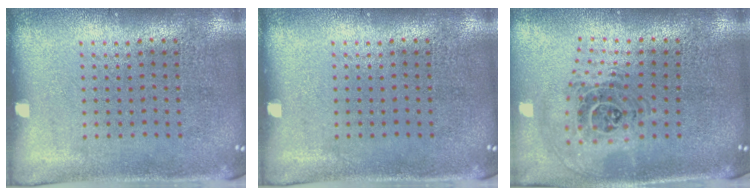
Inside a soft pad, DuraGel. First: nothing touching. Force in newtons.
{"total": 0.0}
{"total": 1.3, "press": 1.2, "slide": 0.6}